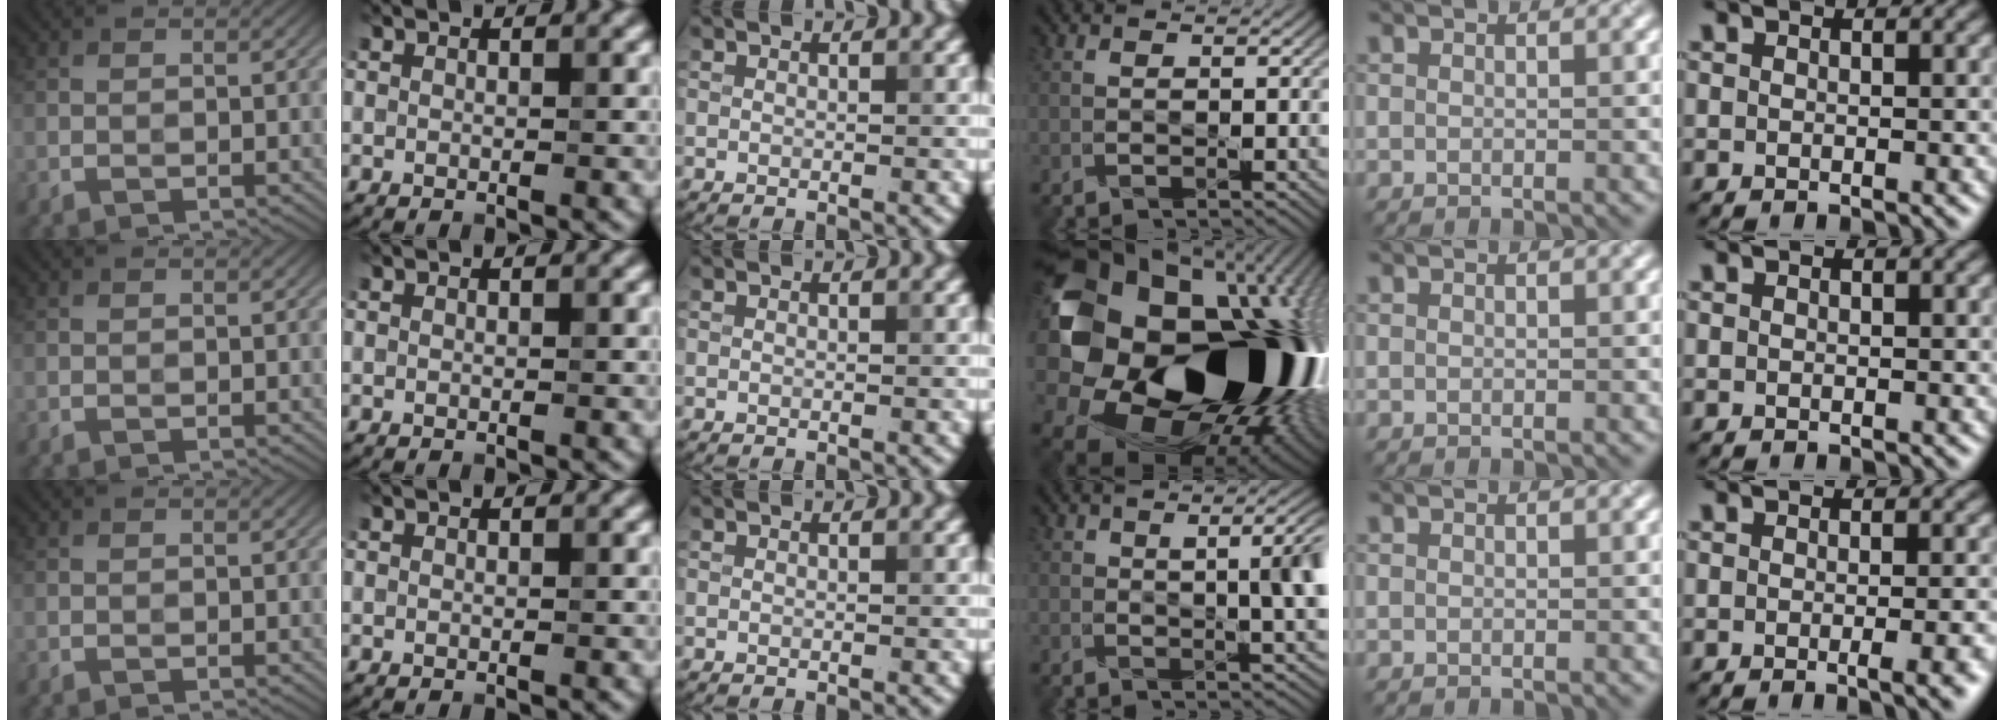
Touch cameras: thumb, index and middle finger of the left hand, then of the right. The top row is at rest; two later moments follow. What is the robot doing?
{"motion": "shake", "object": "plastic piggy bank"}